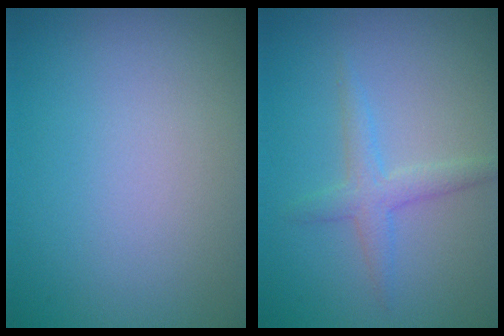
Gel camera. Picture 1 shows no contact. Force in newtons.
{"total": 2.2, "press": 2.2, "slide": 0.1}